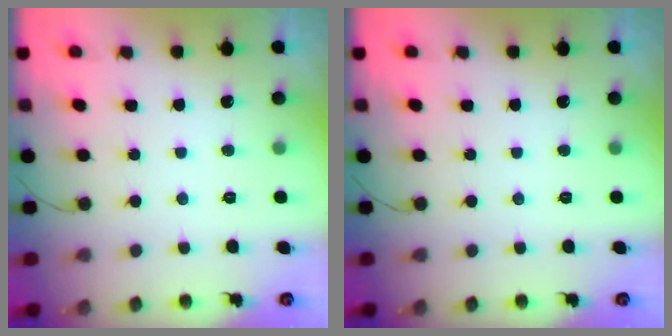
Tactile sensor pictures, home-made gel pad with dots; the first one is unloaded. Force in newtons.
{"total": 0.0}